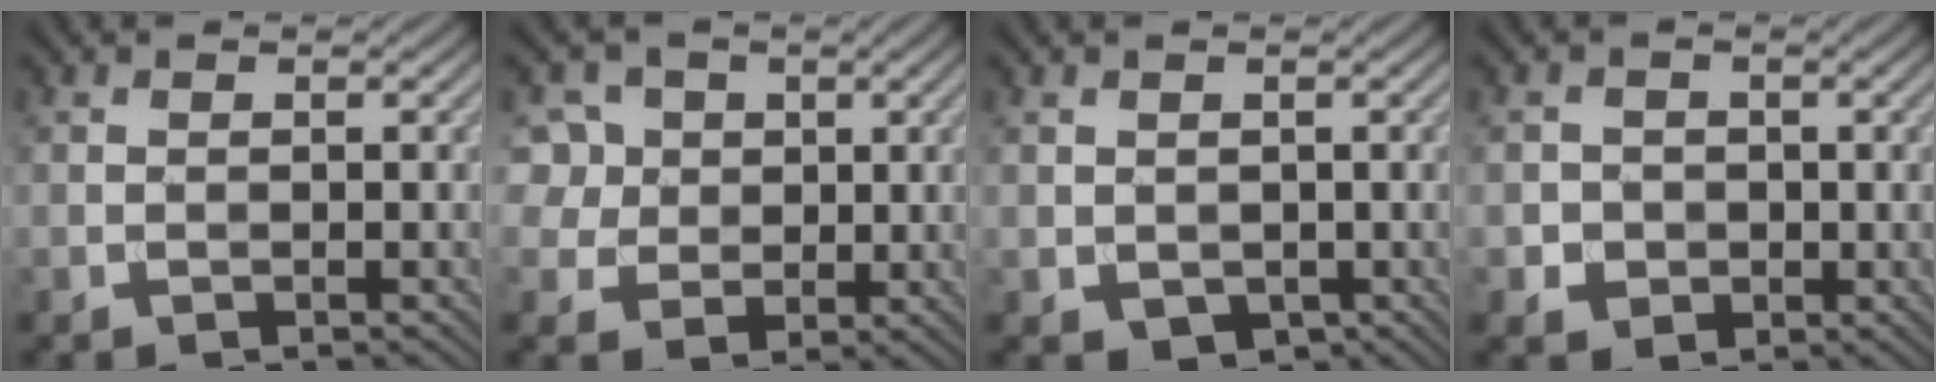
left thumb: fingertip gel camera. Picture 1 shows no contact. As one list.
[{"total": 8.1, "force": [2.7, 7.0, 3.1], "torque": [-0.111, 0.012, 0.051]}, {"total": 1.9, "force": [0.1, 1.7, 0.9], "torque": [-0.030, -0.012, 0.007]}, {"total": 2.7, "force": [-0.3, 2.6, 0.6], "torque": [-0.012, -0.008, -0.014]}]